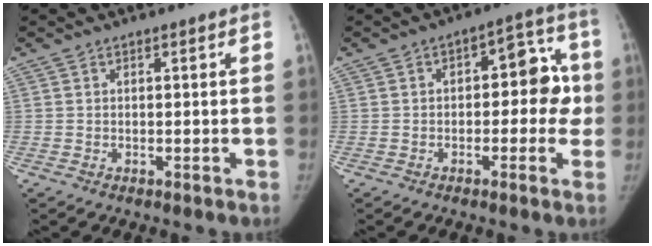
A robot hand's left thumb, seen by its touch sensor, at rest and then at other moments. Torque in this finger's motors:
{"motor_torque": [-0.03, 0.05, -0.18, 0.18, 0.01]}